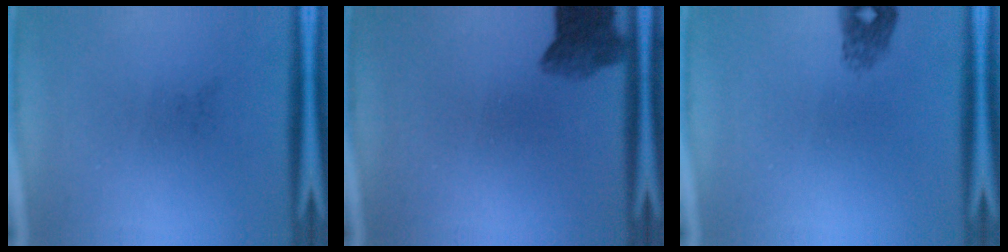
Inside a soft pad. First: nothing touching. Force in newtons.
{"total": 6.4}
{"total": 2.1}